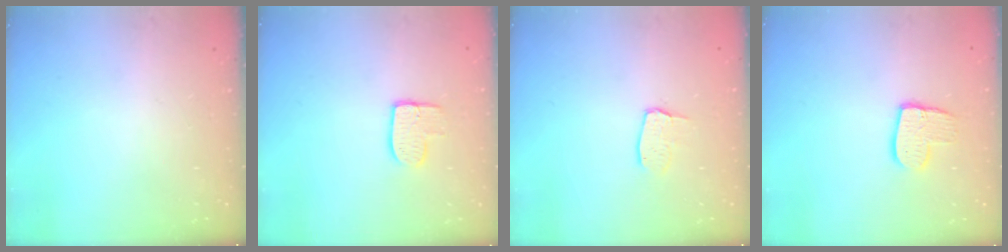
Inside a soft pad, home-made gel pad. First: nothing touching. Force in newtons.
{"total": 7.9, "press": 7.9, "slide": 0.5}
{"total": 3.0, "press": 3.0, "slide": 0.2}
{"total": 9.8, "press": 9.8, "slide": 0.7}